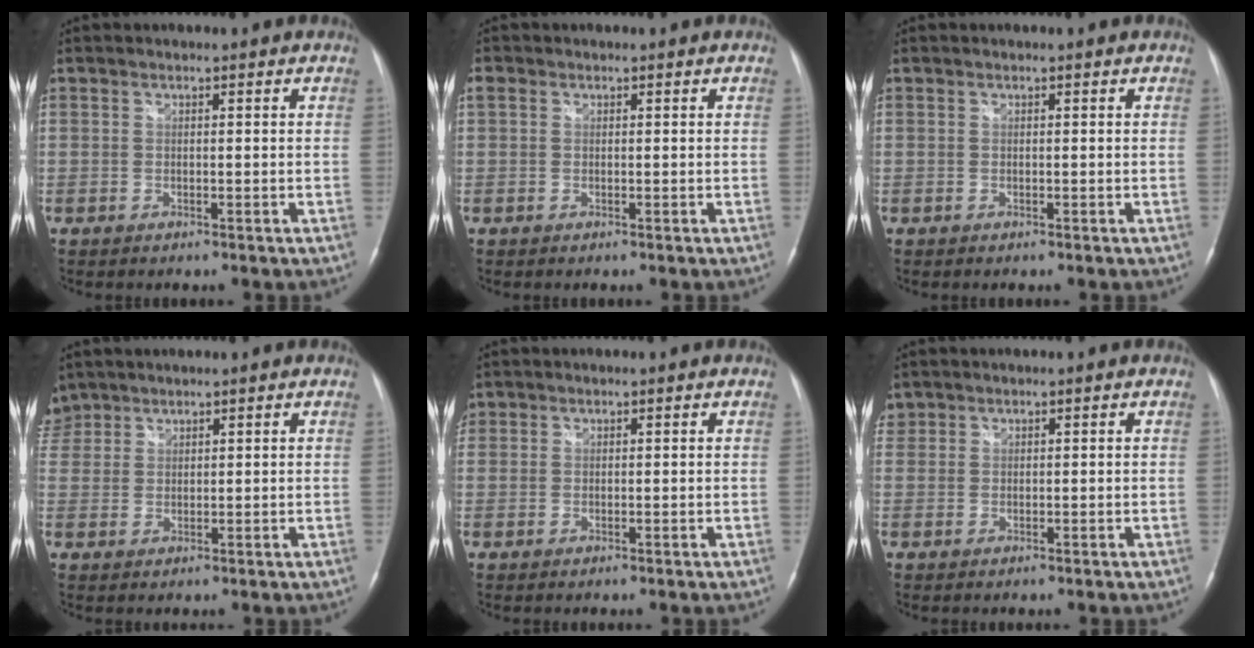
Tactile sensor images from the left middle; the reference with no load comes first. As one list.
[{"total": 1.1, "force": [0.4, 0.9, 0.4], "torque": [-0.013, 0.016, 0.009]}, {"total": 0.0}, {"total": 5.1, "force": [4.1, 3.0, 0.1], "torque": [-0.003, 0.014, 0.086]}, {"total": 1.3, "force": [1.0, 0.9, -0.1], "torque": [0.009, 0.008, 0.015]}, {"total": 2.0, "force": [1.4, 1.4, 0.0], "torque": [0.004, 0.011, 0.027]}]